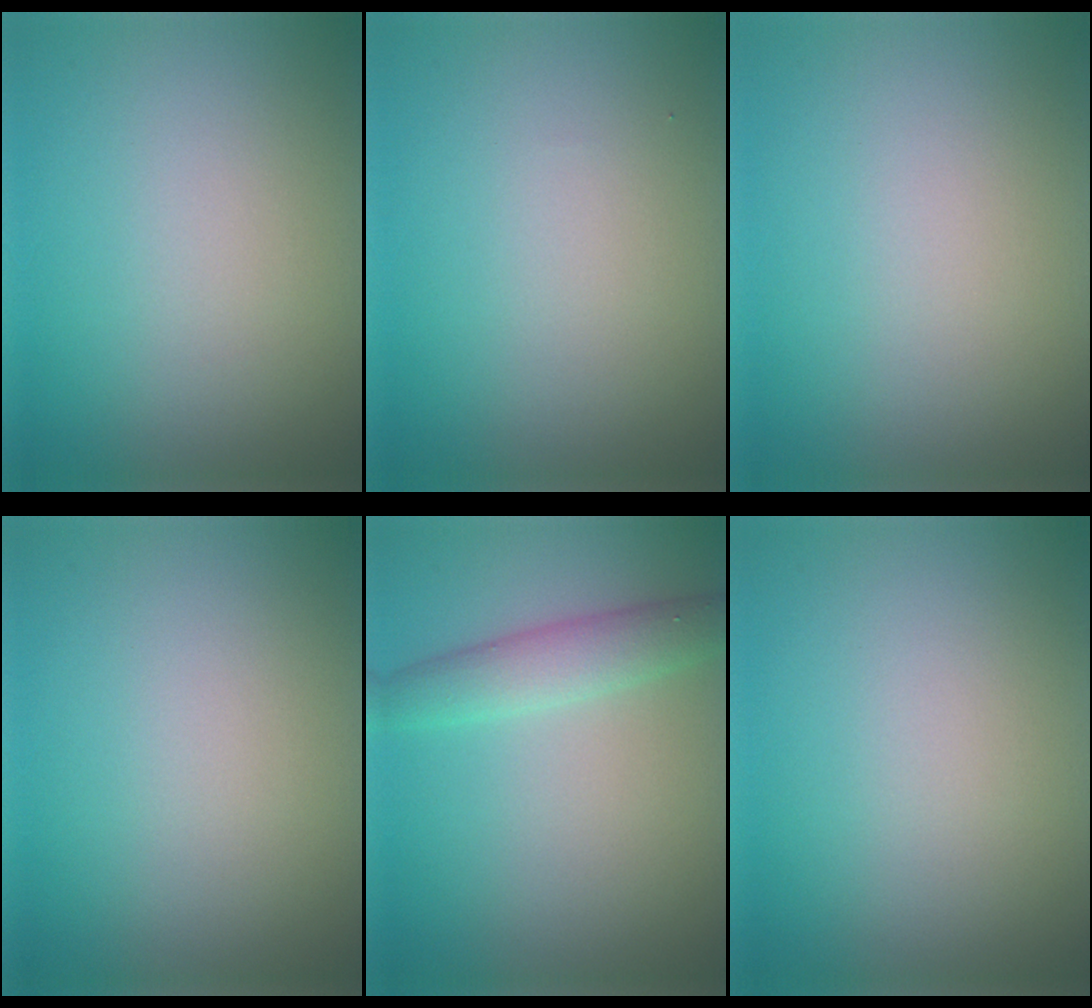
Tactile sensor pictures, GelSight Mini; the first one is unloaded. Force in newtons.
{"total": 0.0}
{"total": 0.0}
{"total": 0.0}
{"total": 3.1, "press": 3.1, "slide": 0.0}
{"total": 0.0}